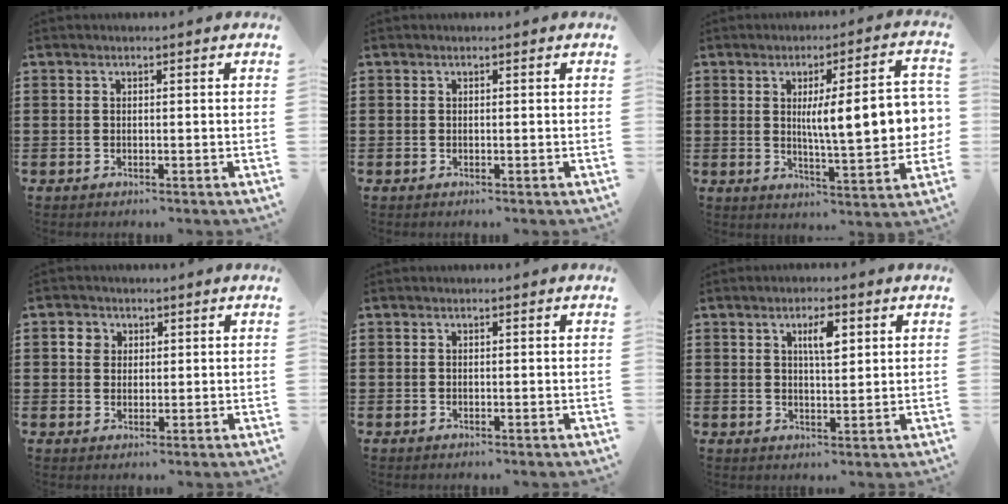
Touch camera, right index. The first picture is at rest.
{"total": 0.0}
{"total": 12.1, "force": [1.3, 2.7, 11.8], "torque": [-0.178, -0.004, 0.017]}
{"total": 2.7, "force": [1.0, 2.4, 0.8], "torque": [-0.026, 0.012, 0.017]}
{"total": 0.0}
{"total": 4.2, "force": [1.6, 1.2, 3.6], "torque": [-0.068, 0.006, 0.024]}